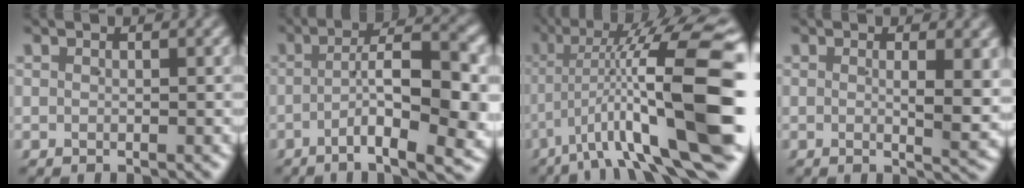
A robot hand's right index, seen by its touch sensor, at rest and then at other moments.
{"total": 9.8, "force": [-2.6, 3.0, 8.9], "torque": [-0.122, -0.017, -0.033]}
{"total": 15.7, "force": [-1.9, 5.0, 14.8], "torque": [-0.206, 0.001, -0.020]}
{"total": 3.0, "force": [0.4, 0.1, 3.0], "torque": [-0.041, -0.008, 0.006]}